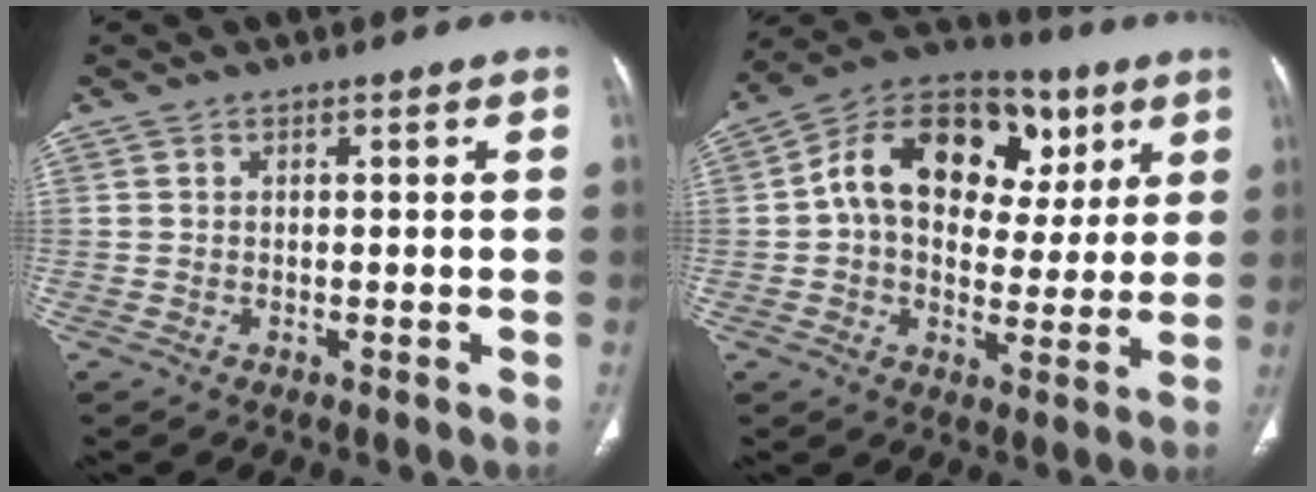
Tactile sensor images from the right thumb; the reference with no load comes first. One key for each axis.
{"total": 20.1, "fx": 5.6, "fy": 13.9, "fz": 13.4, "tx": -0.171, "ty": 0.019, "tz": 0.081}